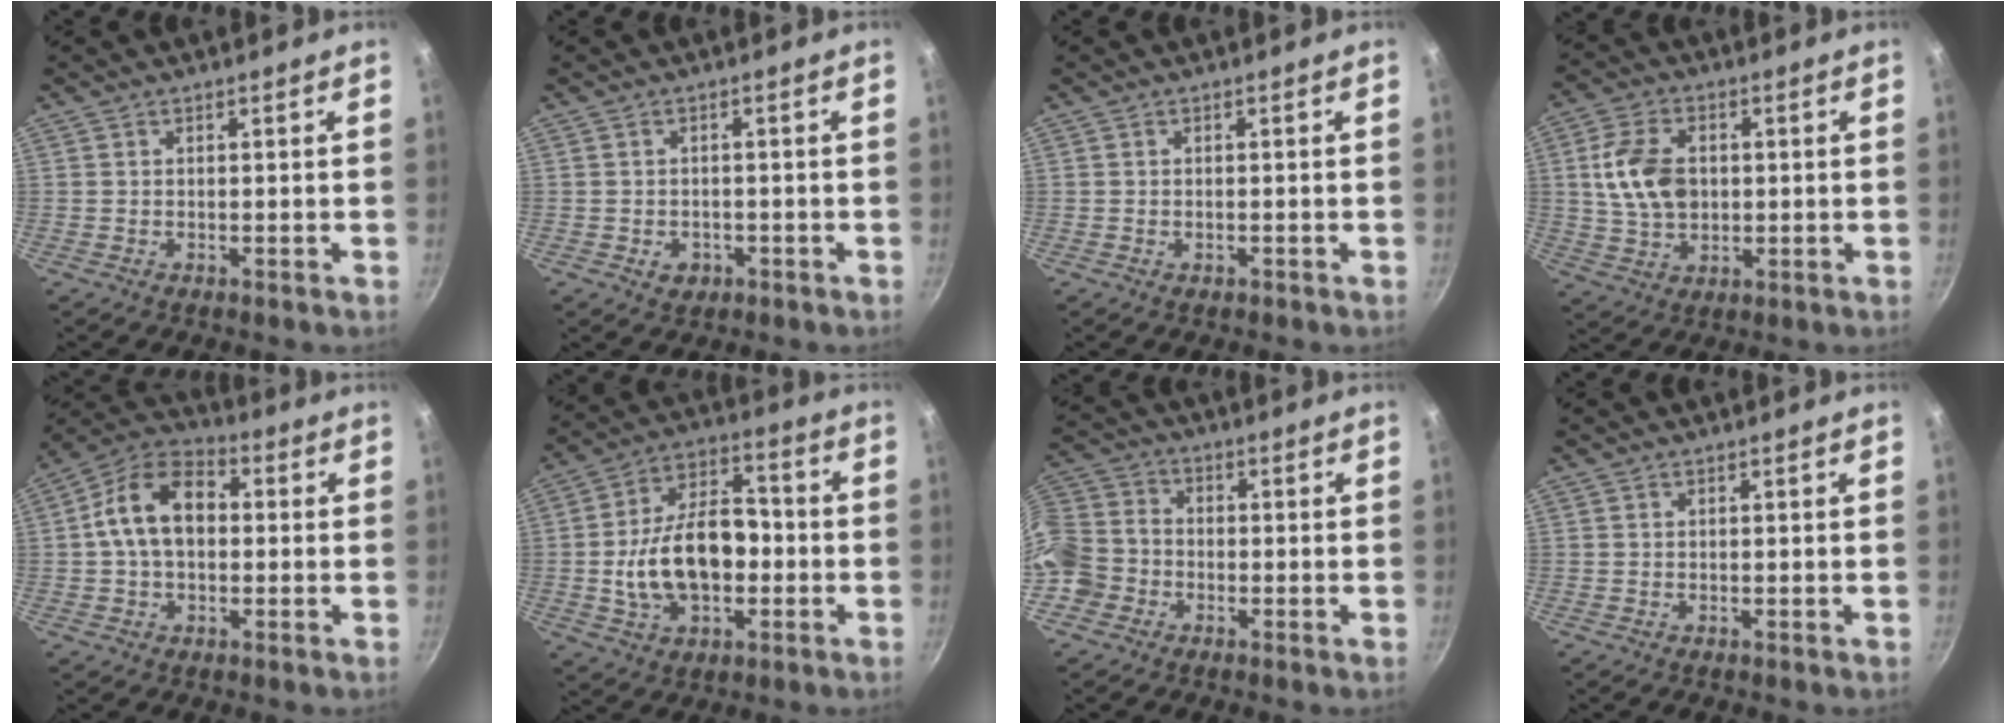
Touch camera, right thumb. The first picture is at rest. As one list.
[{"total": 2.9, "force": [-1.1, 2.3, 1.4], "torque": [-0.015, 0.006, -0.007]}, {"total": 0.6, "force": [-0.3, 0.4, 0.4], "torque": [-0.003, 0.000, -0.007]}, {"total": 10.9, "force": [1.2, 7.6, 7.8], "torque": [-0.133, 0.005, 0.022]}, {"total": 11.8, "force": [0.8, 8.0, 8.7], "torque": [-0.128, 0.033, -0.005]}, {"total": 16.9, "force": [-2.3, 10.5, 13.0], "torque": [-0.193, 0.041, -0.041]}, {"total": 10.1, "force": [-4.0, 8.1, 4.5], "torque": [-0.066, 0.039, -0.097]}, {"total": 0.0}]